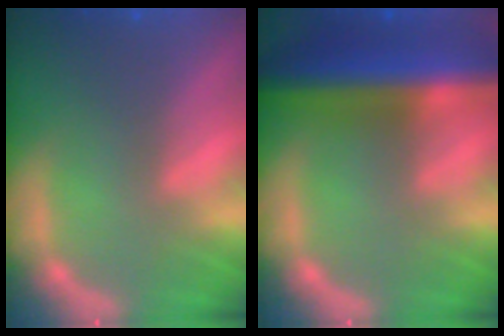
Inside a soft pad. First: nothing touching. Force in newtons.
{"total": 10.0}